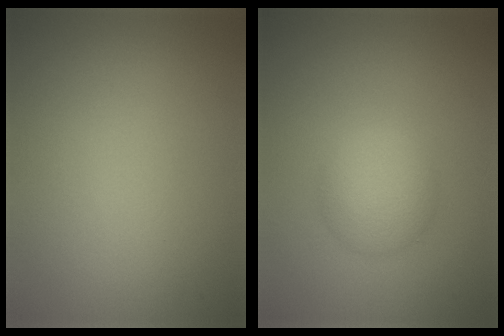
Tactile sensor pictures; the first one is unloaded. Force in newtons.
{"total": 3.2, "press": 3.2, "slide": 0.1}